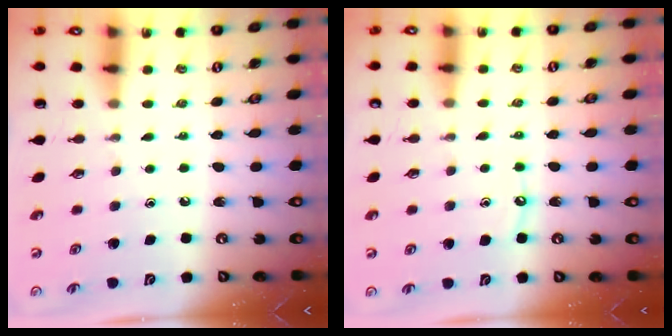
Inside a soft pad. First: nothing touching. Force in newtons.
{"total": 6.2, "press": 6.2, "slide": 0.7}